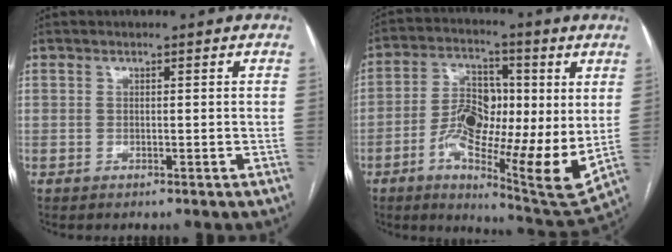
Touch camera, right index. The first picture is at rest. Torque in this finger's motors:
{"motor_torque": [1.36, -0.78, 0.90, 0.21]}